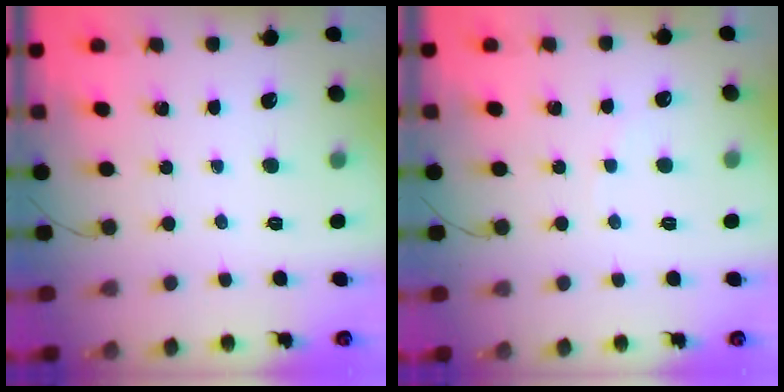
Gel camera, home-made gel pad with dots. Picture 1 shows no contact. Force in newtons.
{"total": 4.0, "press": 3.9, "slide": 0.8}